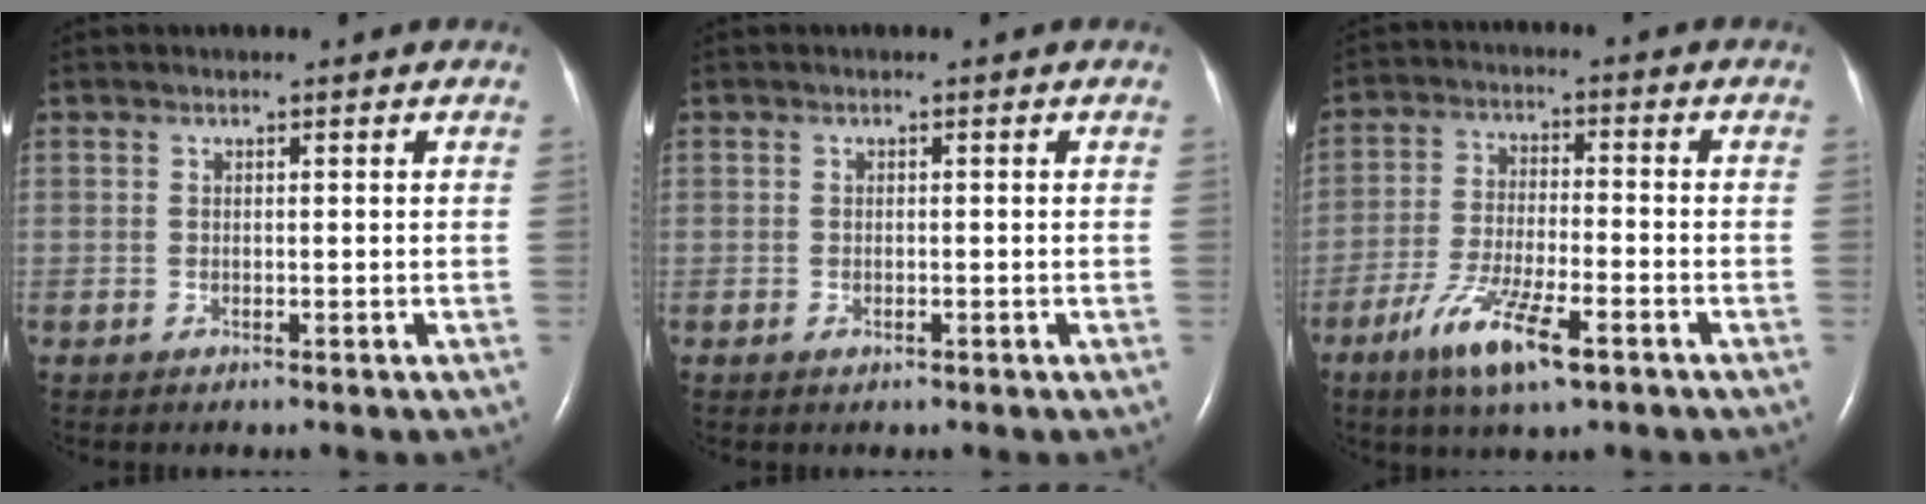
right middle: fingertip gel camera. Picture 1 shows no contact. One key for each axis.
{"total": 0.7, "fx": -0.4, "fy": 0.4, "fz": 0.4, "tx": -0.005, "ty": 0.001, "tz": -0.003}
{"total": 9.9, "fx": -5.7, "fy": 1.8, "fz": 7.9, "tx": -0.154, "ty": -0.017, "tz": -0.102}